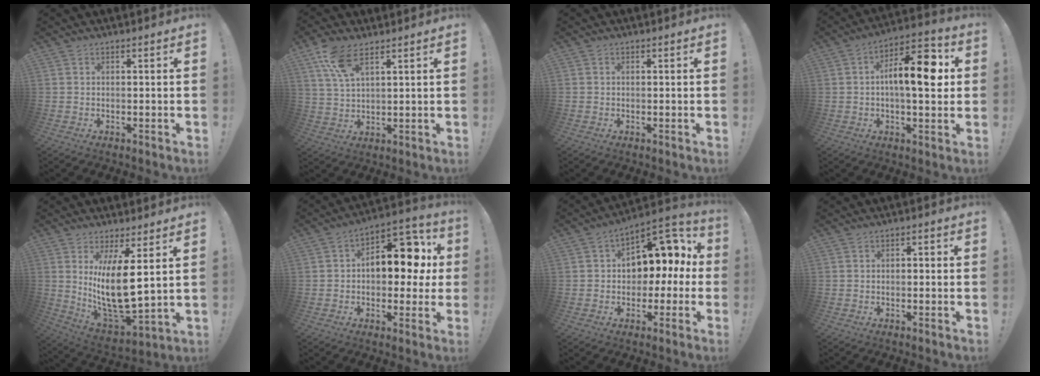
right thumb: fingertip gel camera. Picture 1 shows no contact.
{"total": 9.2, "force": [5.6, 3.2, 6.5], "torque": [-0.124, -0.021, 0.107]}
{"total": 0.0}
{"total": 14.8, "force": [2.1, 5.8, 13.5], "torque": [-0.195, 0.004, 0.028]}
{"total": 15.2, "force": [4.8, 4.7, 13.7], "torque": [-0.260, -0.052, 0.078]}
{"total": 15.1, "force": [2.7, 9.4, 11.4], "torque": [-0.144, -0.004, 0.046]}
{"total": 10.1, "force": [3.1, 7.3, 6.4], "torque": [-0.083, -0.024, 0.057]}
{"total": 1.8, "force": [-1.3, 0.9, 0.9], "torque": [-0.019, 0.011, -0.022]}